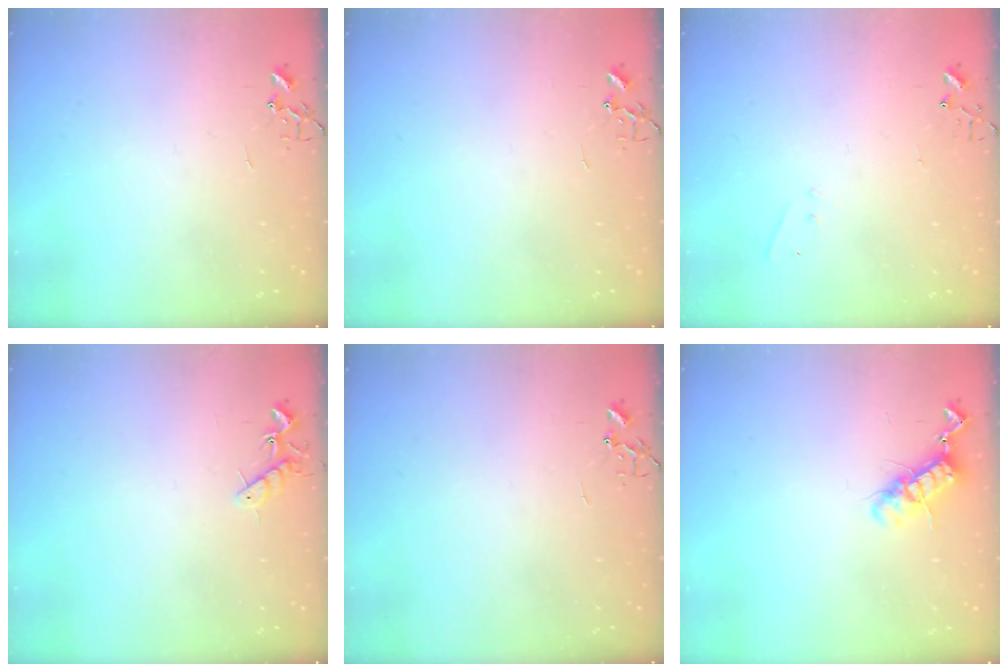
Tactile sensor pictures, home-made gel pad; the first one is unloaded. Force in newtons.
{"total": 0.0}
{"total": 4.2, "press": 4.1, "slide": 0.6}
{"total": 7.0, "press": 6.9, "slide": 0.9}
{"total": 0.0}
{"total": 11.1, "press": 11.1, "slide": 0.3}